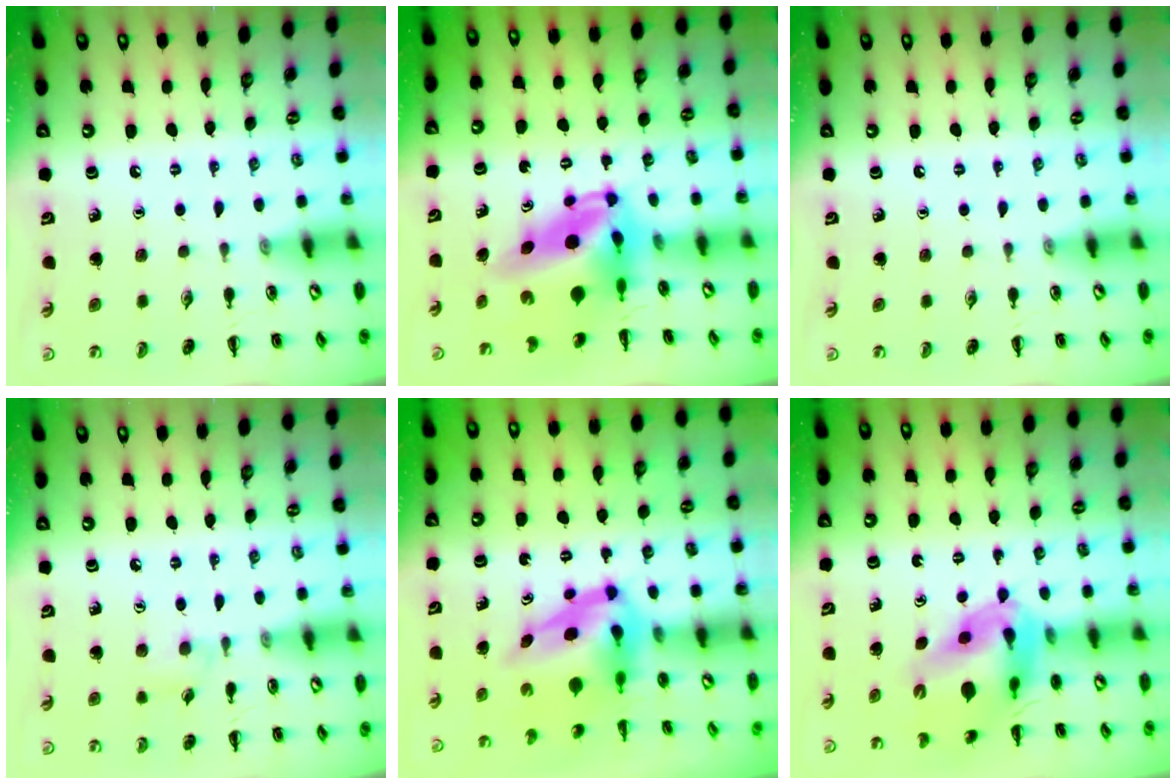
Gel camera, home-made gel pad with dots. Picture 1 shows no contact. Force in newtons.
{"total": 8.4, "press": 7.9, "slide": 2.8}
{"total": 0.0}
{"total": 6.1, "press": 5.7, "slide": 2.2}
{"total": 6.6, "press": 6.4, "slide": 1.7}
{"total": 10.6, "press": 10.1, "slide": 3.3}